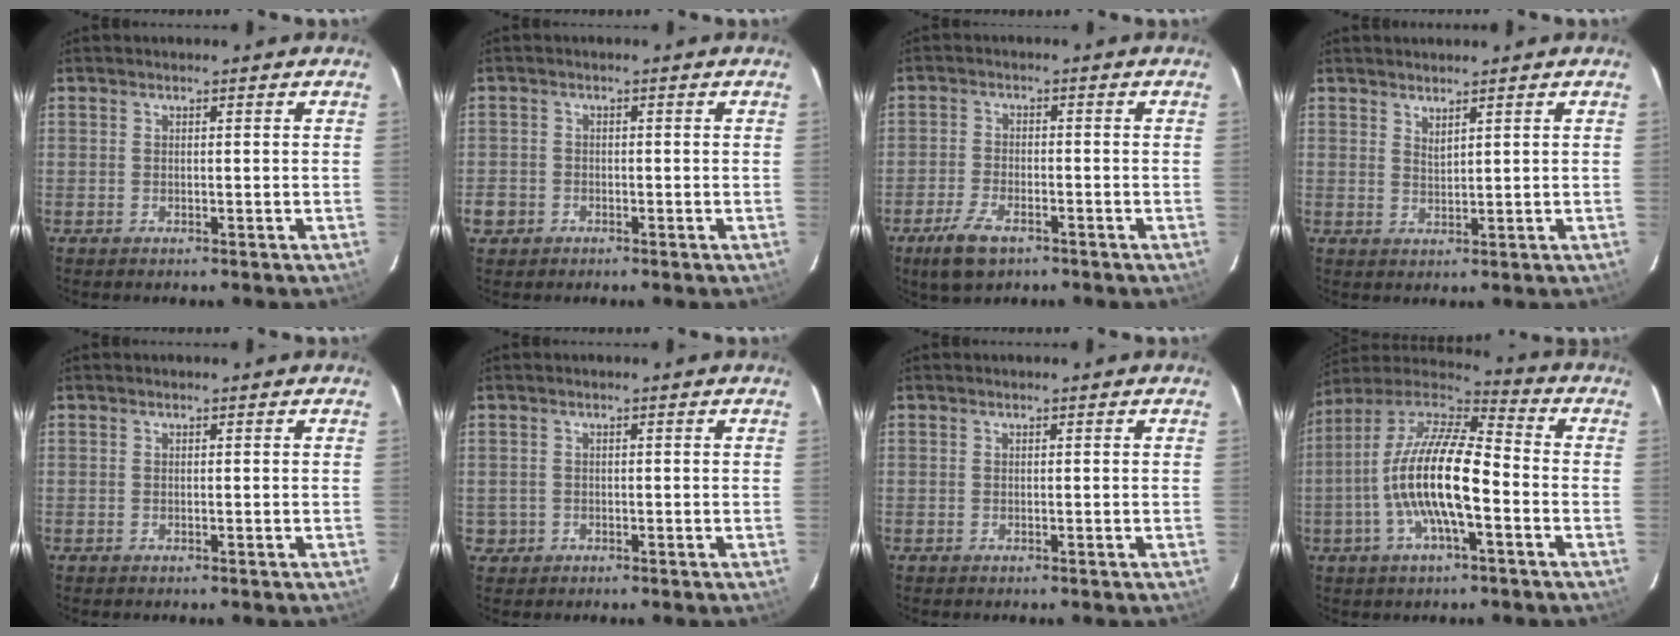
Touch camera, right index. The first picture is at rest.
{"total": 3.7, "force": [-1.5, 3.3, 0.9], "torque": [-0.028, 0.003, -0.025]}
{"total": 7.3, "force": [-4.6, 3.3, 4.6], "torque": [-0.118, -0.012, -0.085]}
{"total": 1.9, "force": [1.6, 0.2, 0.9], "torque": [-0.016, -0.001, 0.028]}
{"total": 0.0}
{"total": 2.3, "force": [-0.4, 2.3, 0.1], "torque": [0.001, 0.010, -0.002]}
{"total": 0.0}
{"total": 17.0, "force": [-4.1, 4.8, 15.8], "torque": [-0.299, -0.001, -0.085]}